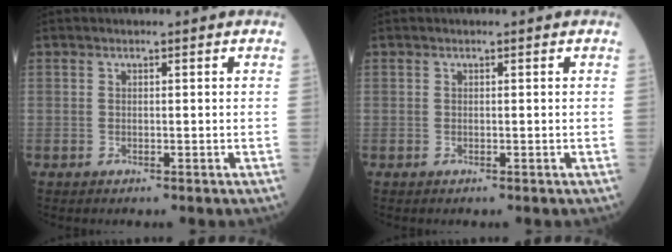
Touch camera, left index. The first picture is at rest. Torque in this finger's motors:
{"motor_torque": [0.00, 0.00, 0.00, 0.00]}